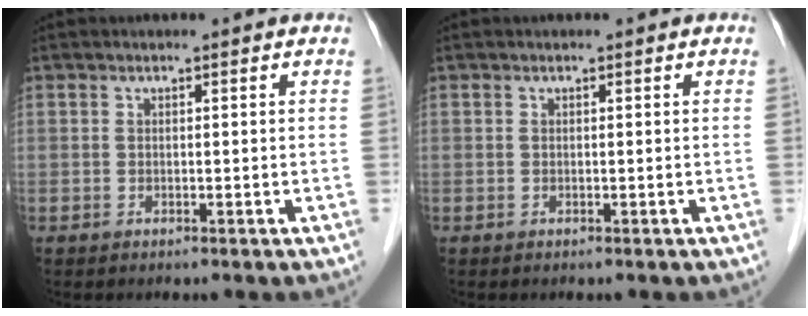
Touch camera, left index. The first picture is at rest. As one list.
[{"total": 0.0}]